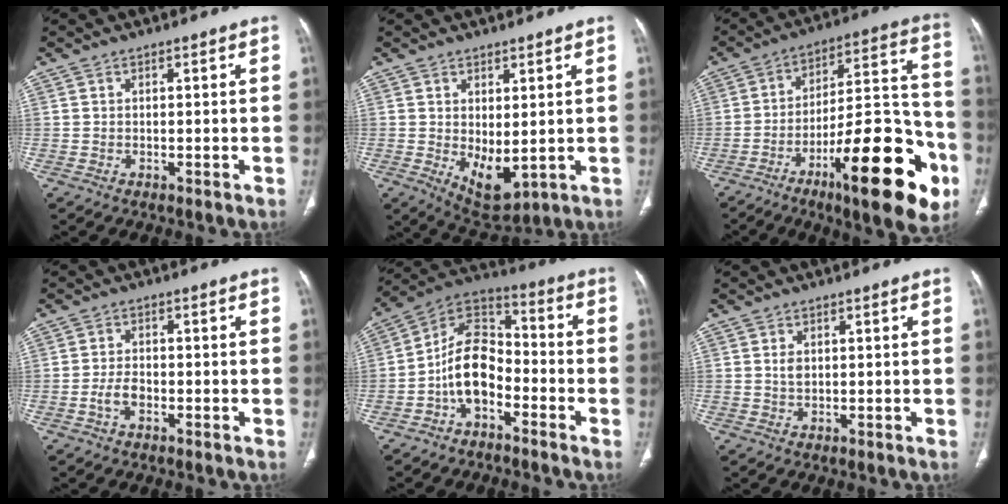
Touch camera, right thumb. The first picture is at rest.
{"total": 7.4, "force": [-0.1, 3.8, 6.3], "torque": [-0.086, -0.018, 0.019]}
{"total": 27.0, "force": [-11.9, 7.9, 22.9], "torque": [-0.290, 0.072, -0.173]}
{"total": 3.1, "force": [-1.4, 1.6, 2.3], "torque": [-0.049, 0.014, -0.028]}
{"total": 12.1, "force": [-4.4, 7.6, 8.2], "torque": [-0.129, 0.063, -0.091]}
{"total": 1.8, "force": [0.4, 1.2, 1.3], "torque": [-0.024, -0.003, 0.010]}